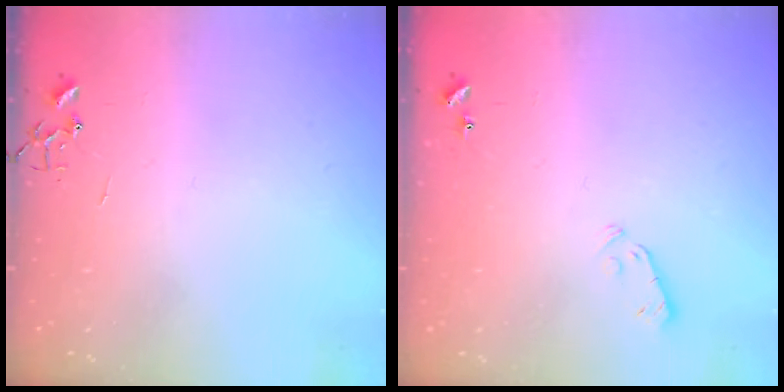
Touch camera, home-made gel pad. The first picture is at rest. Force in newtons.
{"total": 4.1, "press": 4.1, "slide": 0.6}